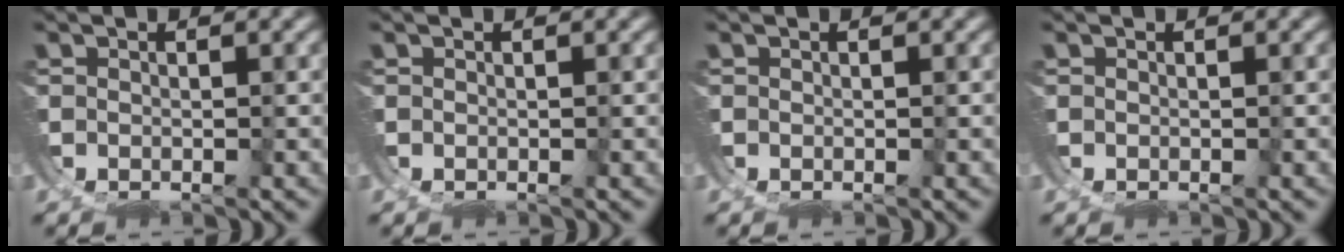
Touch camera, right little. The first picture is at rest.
{"total": 0.0}
{"total": 0.0}
{"total": 0.0}